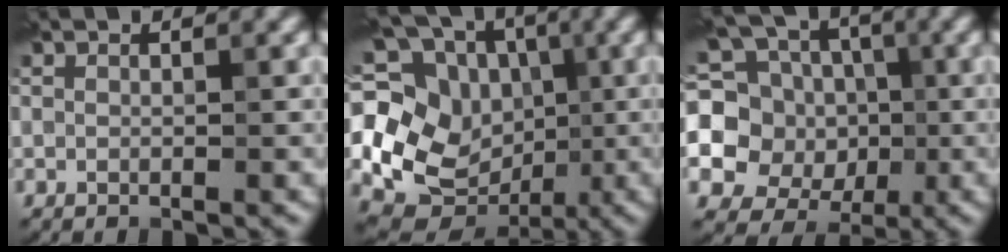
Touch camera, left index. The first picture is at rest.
{"total": 18.8, "force": [0.8, 16.7, 8.7], "torque": [-0.208, 0.026, -0.004]}
{"total": 12.5, "force": [0.6, 11.5, 4.9], "torque": [-0.148, 0.033, -0.005]}